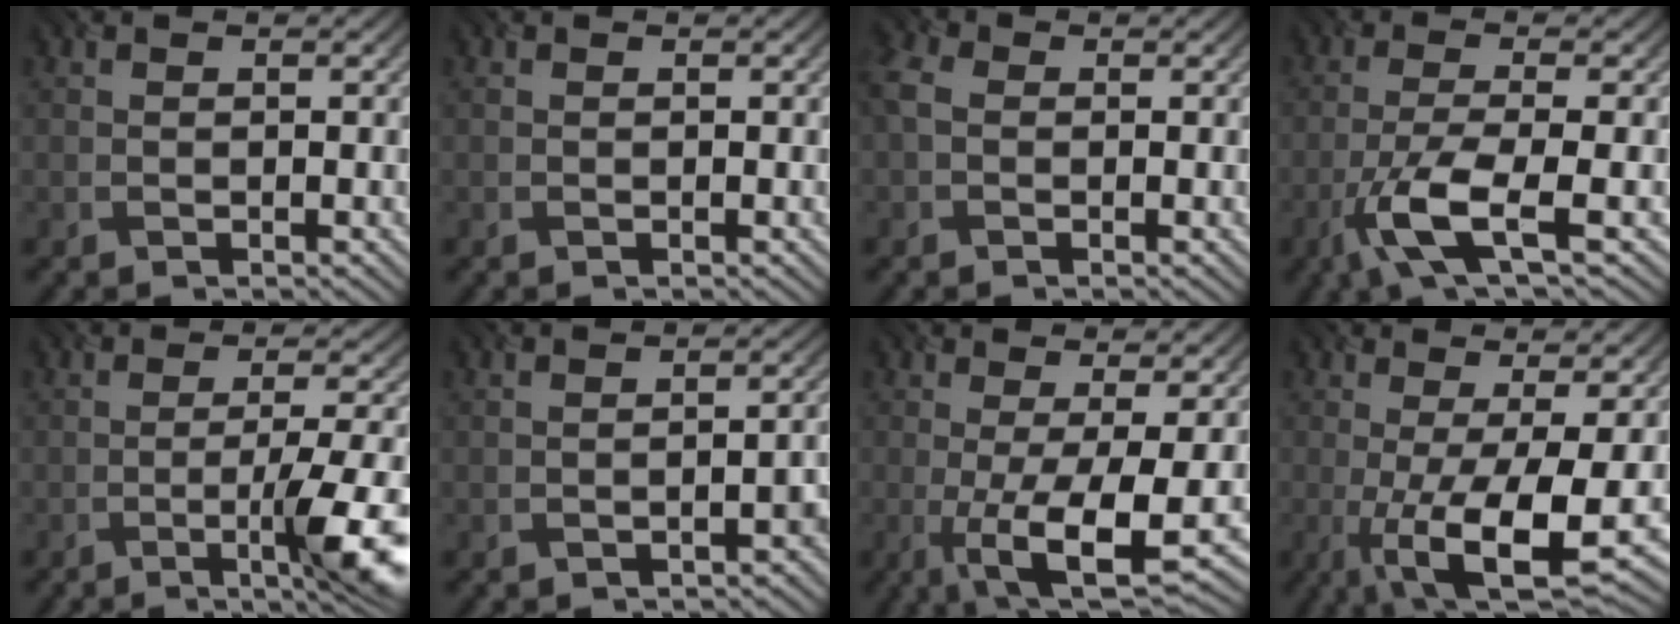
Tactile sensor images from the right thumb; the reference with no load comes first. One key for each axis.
{"total": 0.0}
{"total": 3.6, "fx": -0.1, "fy": 2.8, "fz": 2.3, "tx": -0.068, "ty": 0.006, "tz": -0.010}
{"total": 7.5, "fx": -3.3, "fy": 1.7, "fz": 6.5, "tx": -0.127, "ty": 0.001, "tz": -0.077}
{"total": 9.6, "fx": -3.5, "fy": 1.5, "fz": 8.8, "tx": -0.136, "ty": 0.003, "tz": -0.054}
{"total": 2.6, "fx": -1.6, "fy": 0.7, "fz": 1.9, "tx": -0.024, "ty": 0.006, "tz": -0.021}
{"total": 8.6, "fx": -1.8, "fy": 1.8, "fz": 8.2, "tx": -0.137, "ty": -0.008, "tz": -0.025}
{"total": 9.8, "fx": -2.1, "fy": 2.2, "fz": 9.3, "tx": -0.159, "ty": -0.008, "tz": -0.023}